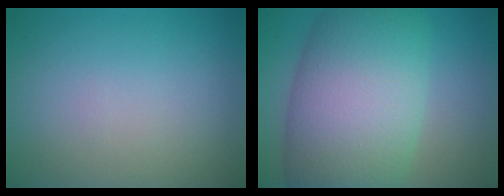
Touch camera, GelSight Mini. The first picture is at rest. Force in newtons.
{"total": 13.1, "press": 13.1, "slide": 0.3}